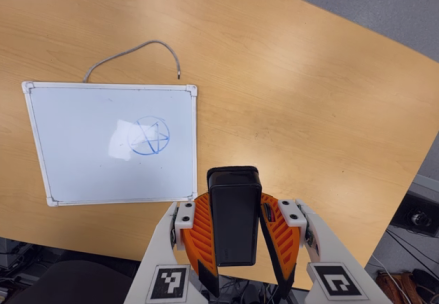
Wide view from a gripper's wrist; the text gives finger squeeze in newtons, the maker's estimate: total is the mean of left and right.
{"total": 8.0, "left": 7.0, "right": 8.9}